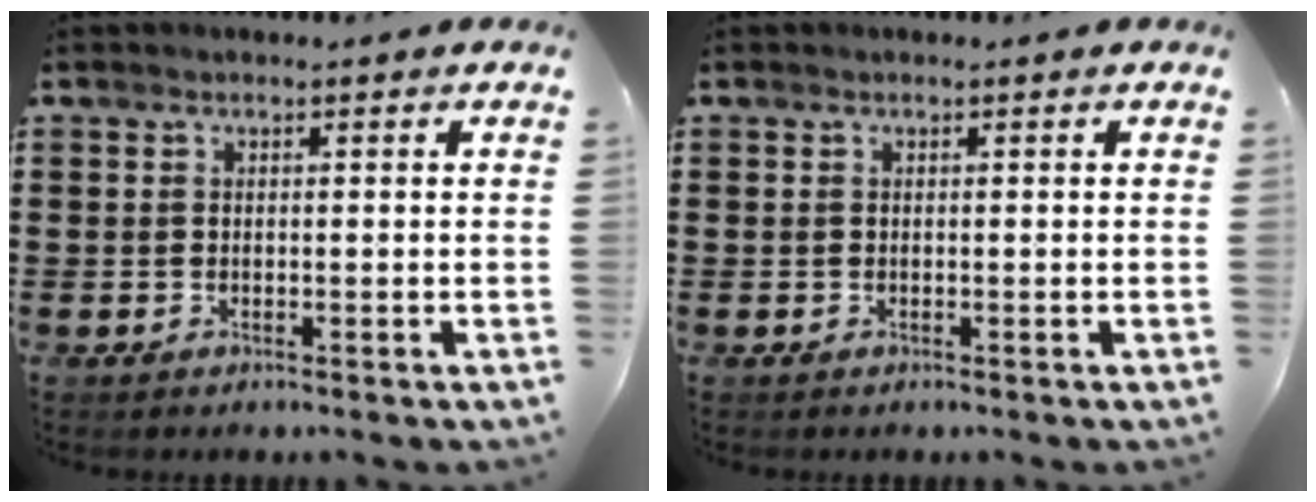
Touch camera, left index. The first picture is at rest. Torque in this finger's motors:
{"motor_torque": [0.00, 0.00, 0.00, -0.01]}